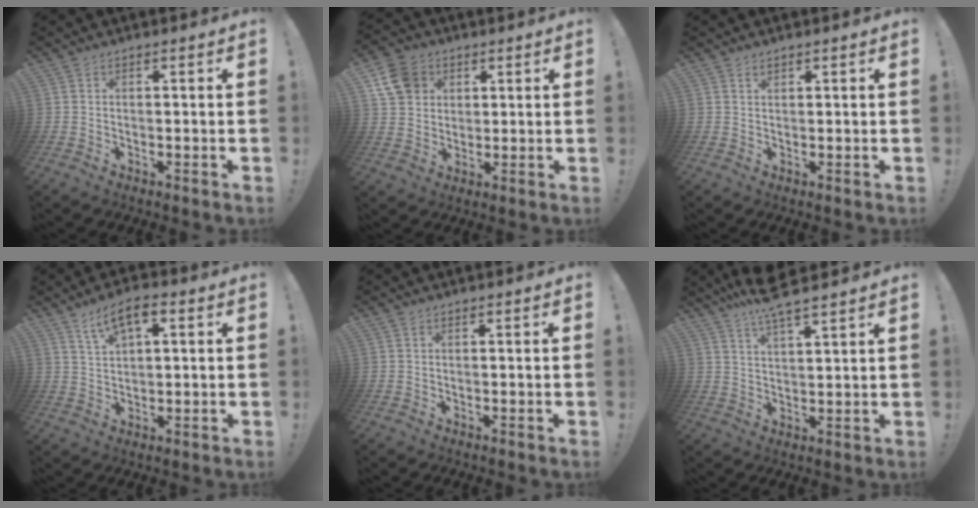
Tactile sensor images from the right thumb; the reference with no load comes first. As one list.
[{"total": 10.6, "force": [4.2, 8.9, 4.0], "torque": [-0.067, -0.016, 0.086]}, {"total": 1.1, "force": [0.9, 0.5, 0.4], "torque": [0.005, -0.006, 0.015]}, {"total": 7.2, "force": [3.3, 3.4, 5.4], "torque": [-0.081, -0.008, 0.058]}, {"total": 0.0}, {"total": 8.5, "force": [7.2, 0.9, 4.6], "torque": [-0.088, -0.039, 0.128]}]